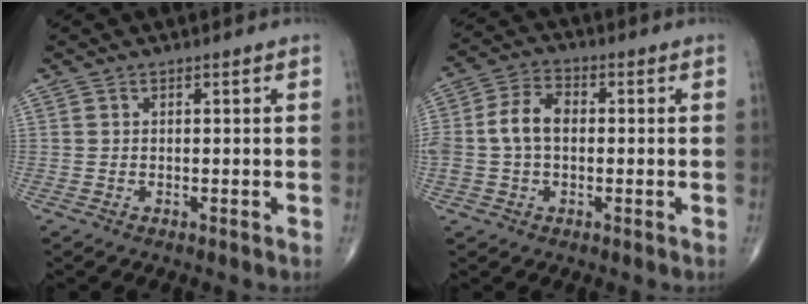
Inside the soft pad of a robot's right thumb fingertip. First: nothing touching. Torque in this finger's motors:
{"motor_torque": [1.40, 1.16, 1.12, -0.06, 0.26]}